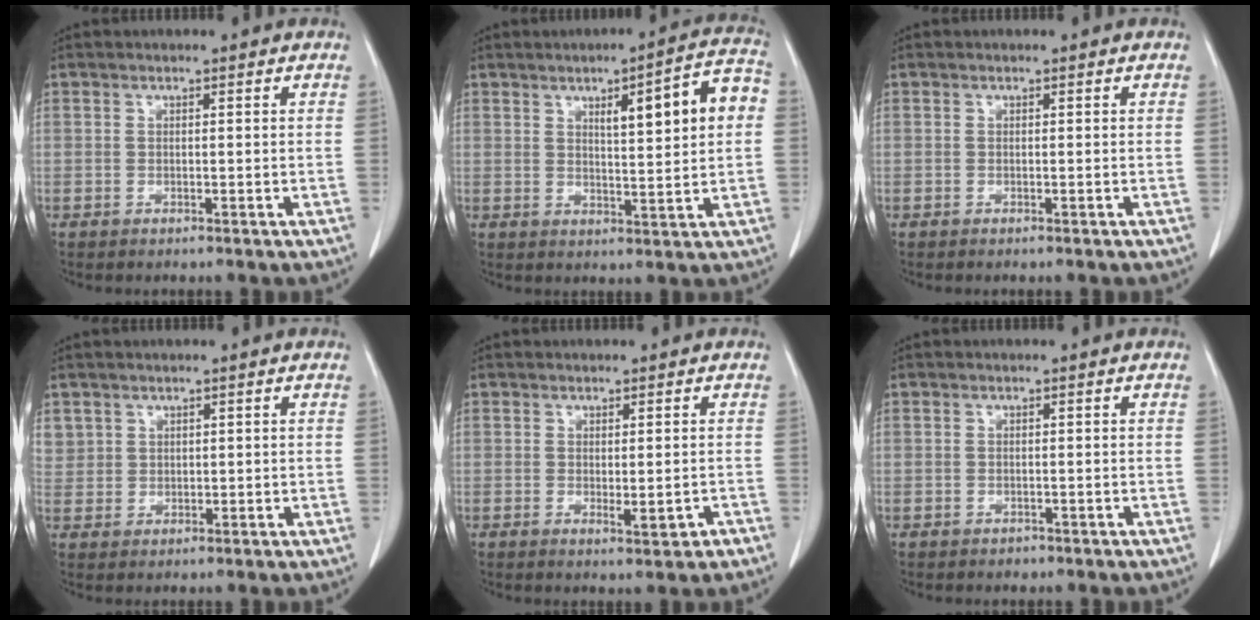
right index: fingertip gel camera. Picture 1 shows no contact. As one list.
[{"total": 10.5, "force": [2.5, 1.3, 10.2], "torque": [-0.140, 0.020, 0.035]}, {"total": 0.0}, {"total": 3.4, "force": [1.8, 2.9, 0.3], "torque": [0.001, 0.005, 0.038]}, {"total": 2.8, "force": [-0.9, 0.8, 2.6], "torque": [-0.035, -0.007, -0.007]}, {"total": 0.8, "force": [-0.5, 0.7, 0.1], "torque": [-0.003, 0.002, -0.005]}]